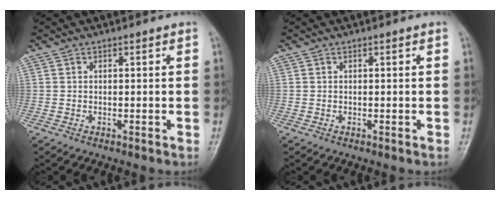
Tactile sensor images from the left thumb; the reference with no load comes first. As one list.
[{"total": 0.0}]